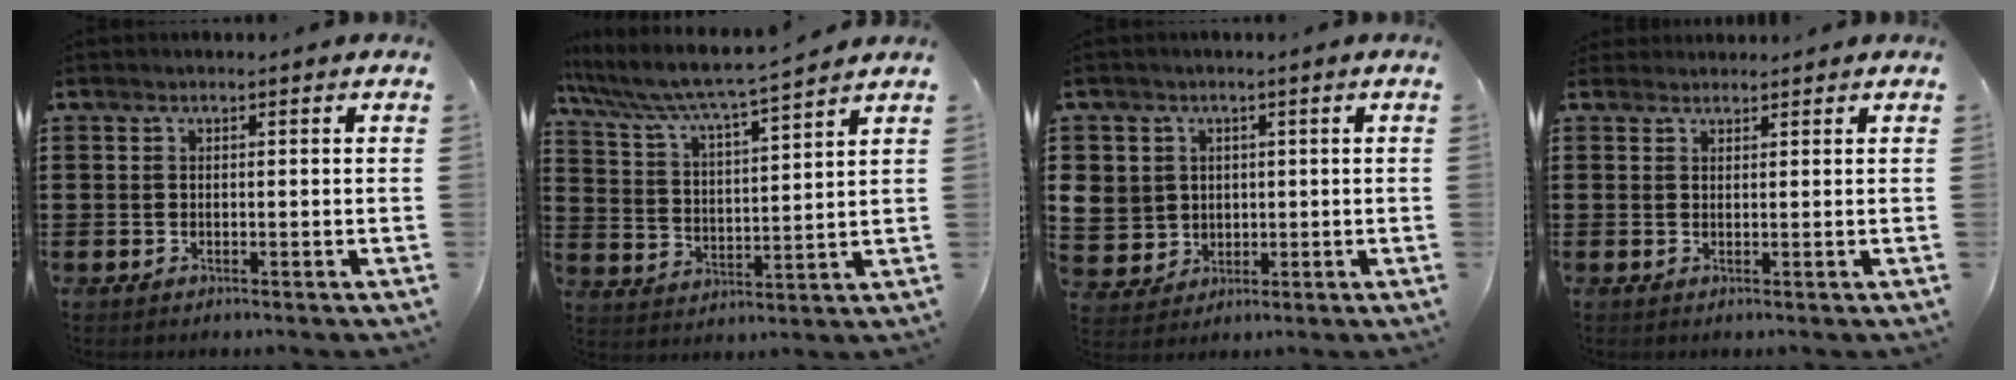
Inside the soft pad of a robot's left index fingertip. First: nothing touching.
{"total": 6.2, "force": [5.6, -0.3, 2.5], "torque": [-0.075, -0.040, 0.090]}
{"total": 5.1, "force": [1.0, 4.9, 0.4], "torque": [-0.041, 0.009, 0.019]}
{"total": 1.2, "force": [1.2, 0.2, 0.0], "torque": [-0.004, 0.001, 0.024]}